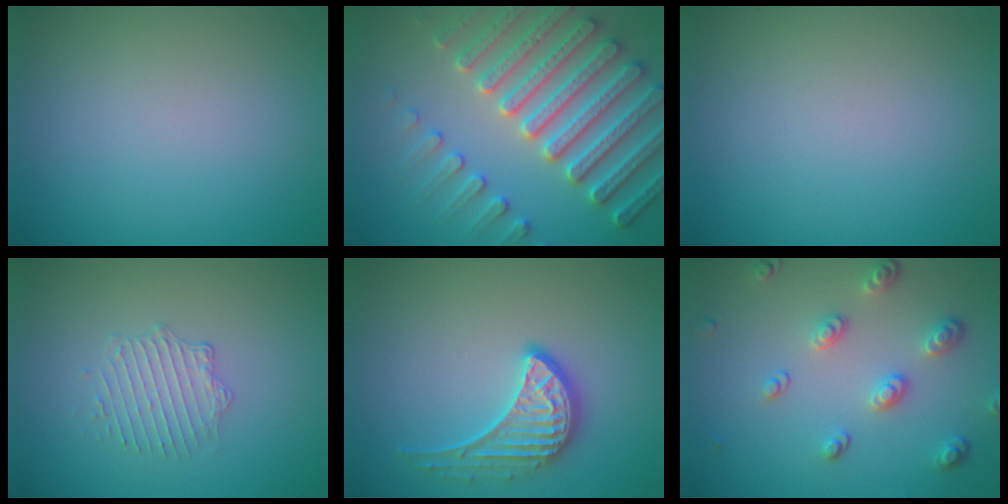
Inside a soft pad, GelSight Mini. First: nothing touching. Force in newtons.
{"total": 7.7, "press": 7.4, "slide": 2.0}
{"total": 0.0}
{"total": 1.7, "press": 1.1, "slide": 1.3}
{"total": 3.5, "press": 3.0, "slide": 1.8}
{"total": 3.2, "press": 2.7, "slide": 1.8}